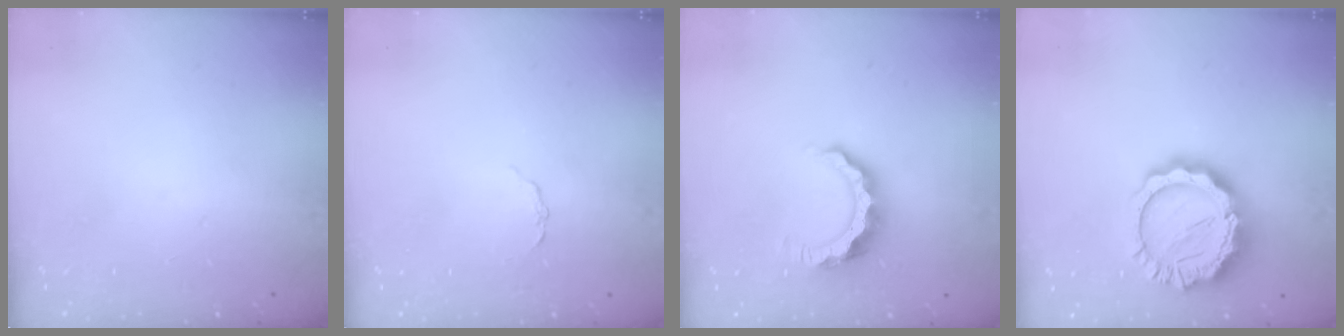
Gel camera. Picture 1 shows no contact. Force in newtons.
{"total": 2.0, "press": 2.0, "slide": 0.3}
{"total": 8.2, "press": 8.2, "slide": 0.7}
{"total": 15.3, "press": 15.2, "slide": 1.2}